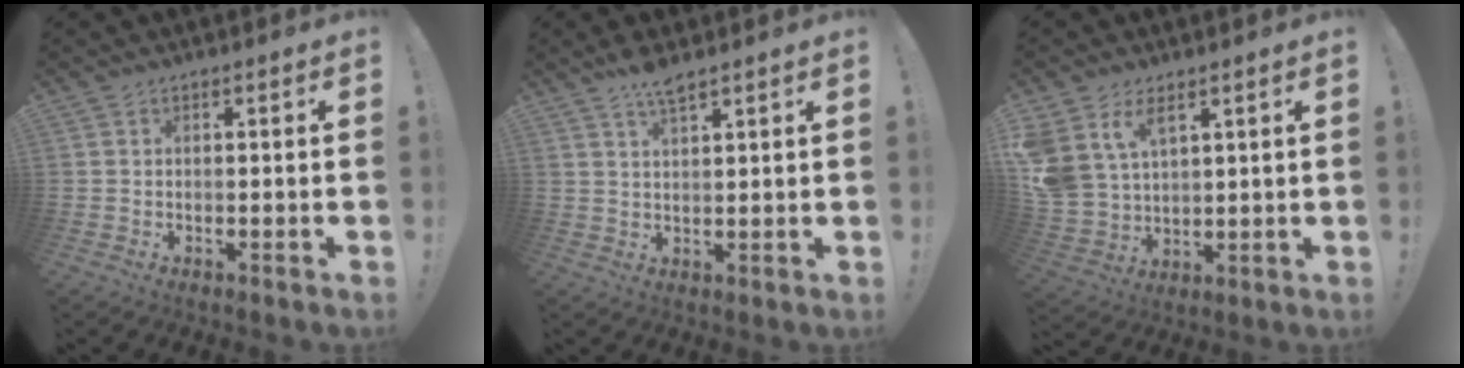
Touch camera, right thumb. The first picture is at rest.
{"total": 5.0, "force": [4.0, 0.9, 2.9], "torque": [-0.051, -0.020, 0.068]}
{"total": 9.8, "force": [5.9, 6.2, 4.8], "torque": [-0.114, -0.030, 0.121]}